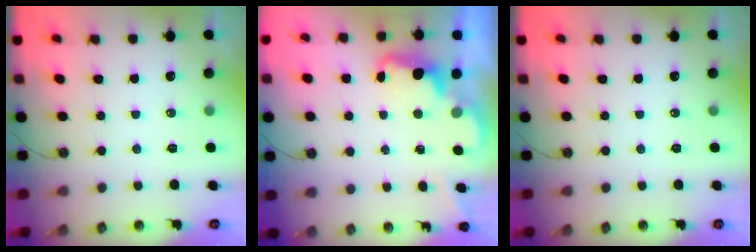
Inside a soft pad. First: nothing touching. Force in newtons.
{"total": 2.4, "press": 2.3, "slide": 0.7}
{"total": 0.0}